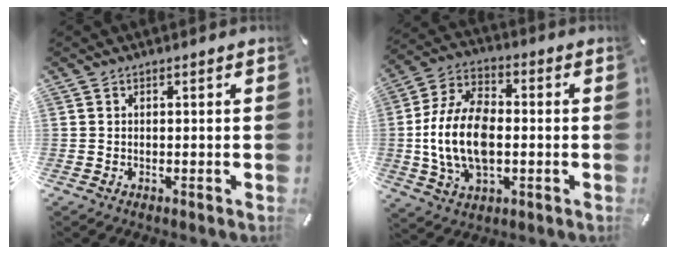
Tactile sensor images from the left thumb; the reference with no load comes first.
{"total": 15.9, "force": [-1.8, 10.3, 12.1], "torque": [-0.267, 0.005, -0.030]}